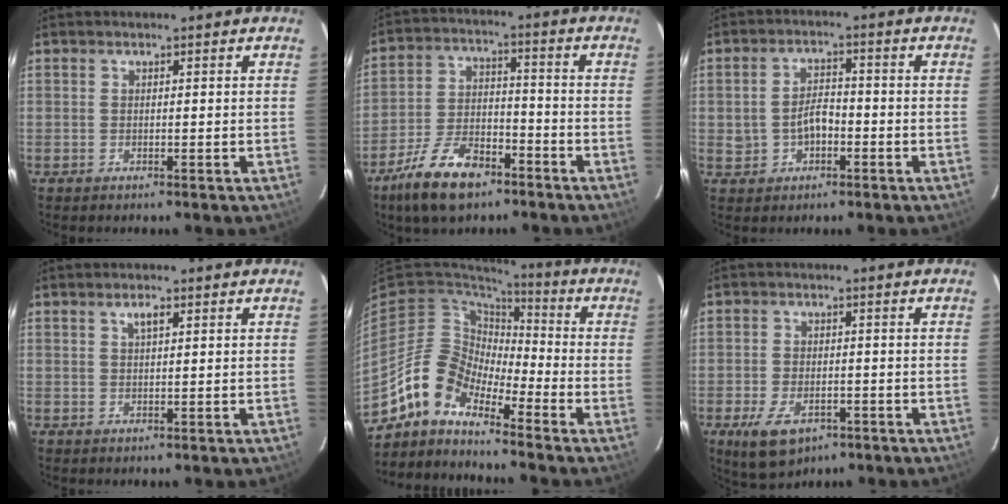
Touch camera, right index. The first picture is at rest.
{"total": 12.7, "force": [-8.6, 6.1, 7.1], "torque": [-0.160, 0.002, -0.152]}
{"total": 5.2, "force": [-1.3, 3.5, 3.6], "torque": [-0.070, 0.013, -0.010]}
{"total": 1.8, "force": [0.9, 0.6, 1.5], "torque": [-0.025, 0.005, 0.015]}
{"total": 10.0, "force": [-7.9, 4.8, 3.8], "torque": [-0.071, 0.025, -0.167]}
{"total": 8.8, "force": [-4.6, 5.0, 5.6], "torque": [-0.122, -0.016, -0.071]}